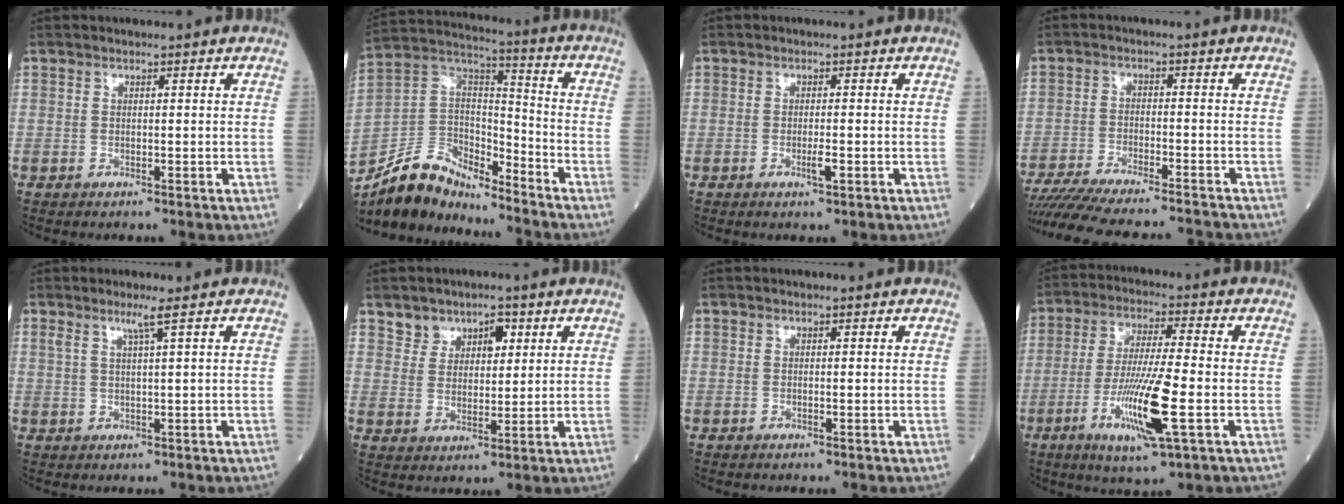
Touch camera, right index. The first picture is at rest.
{"total": 14.2, "force": [-12.7, 4.6, 4.2], "torque": [-0.073, 0.060, -0.234]}
{"total": 1.6, "force": [-0.6, 0.1, 1.5], "torque": [-0.030, -0.003, -0.008]}
{"total": 19.0, "force": [-17.4, 1.1, 7.5], "torque": [-0.139, -0.033, -0.255]}
{"total": 2.1, "force": [1.2, -0.7, 1.6], "torque": [-0.038, -0.003, 0.029]}
{"total": 5.3, "force": [3.3, 3.7, 2.0], "torque": [-0.024, 0.013, 0.061]}
{"total": 0.0}
{"total": 12.2, "force": [-3.8, 0.3, 11.6], "torque": [-0.227, -0.018, -0.068]}